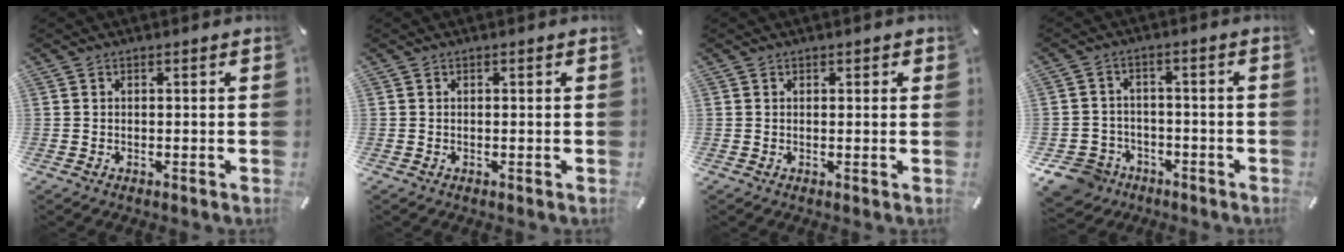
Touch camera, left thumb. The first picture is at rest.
{"total": 0.0}
{"total": 0.6, "force": [0.4, 0.4, 0.2], "torque": [0.003, -0.001, 0.006]}
{"total": 7.7, "force": [-4.7, 5.9, 1.5], "torque": [-0.044, 0.034, -0.088]}